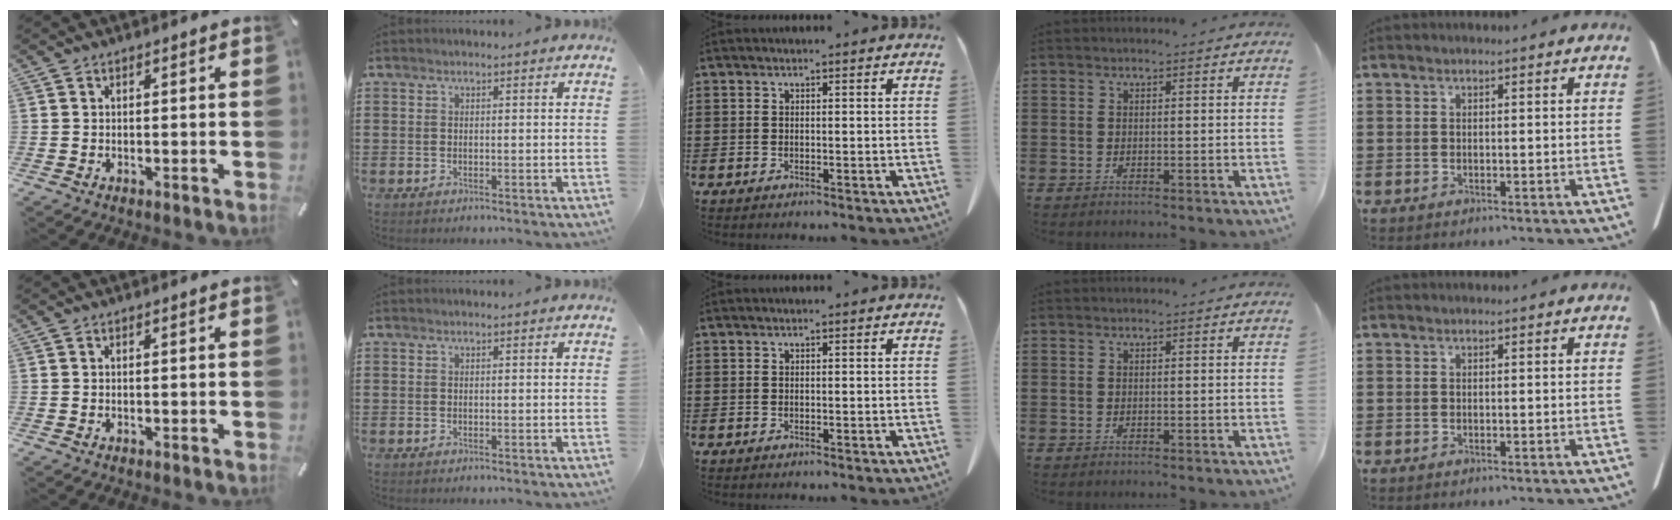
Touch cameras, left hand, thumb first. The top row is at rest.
{}